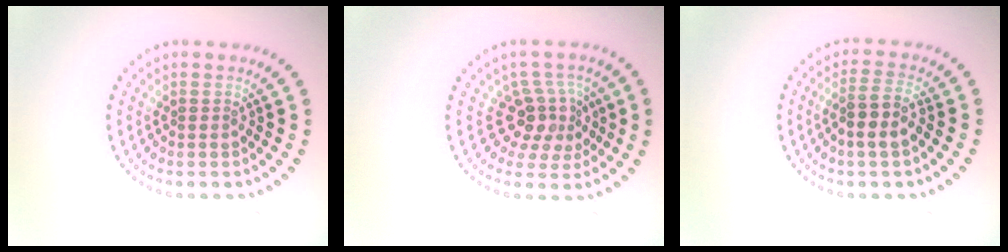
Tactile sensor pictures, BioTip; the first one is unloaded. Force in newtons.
{"total": 3.6, "press": 2.8, "slide": 2.3}
{"total": 2.9, "press": 2.6, "slide": 1.2}